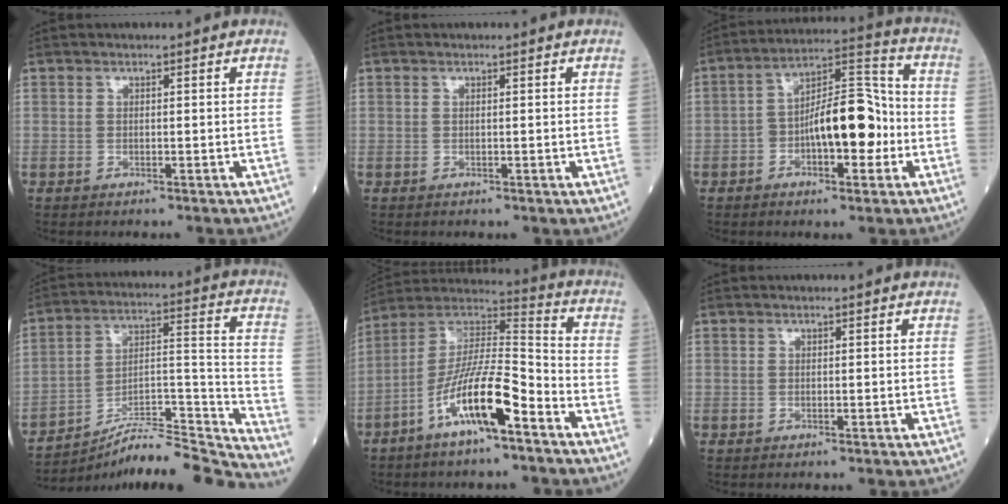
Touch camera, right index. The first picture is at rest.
{"total": 0.0}
{"total": 12.1, "force": [-2.5, 4.6, 10.9], "torque": [-0.183, 0.032, -0.036]}
{"total": 19.7, "force": [-18.9, -0.7, 5.4], "torque": [-0.080, 0.034, -0.299]}
{"total": 13.9, "force": [-6.8, 2.2, 11.9], "torque": [-0.223, 0.007, -0.123]}
{"total": 0.0}